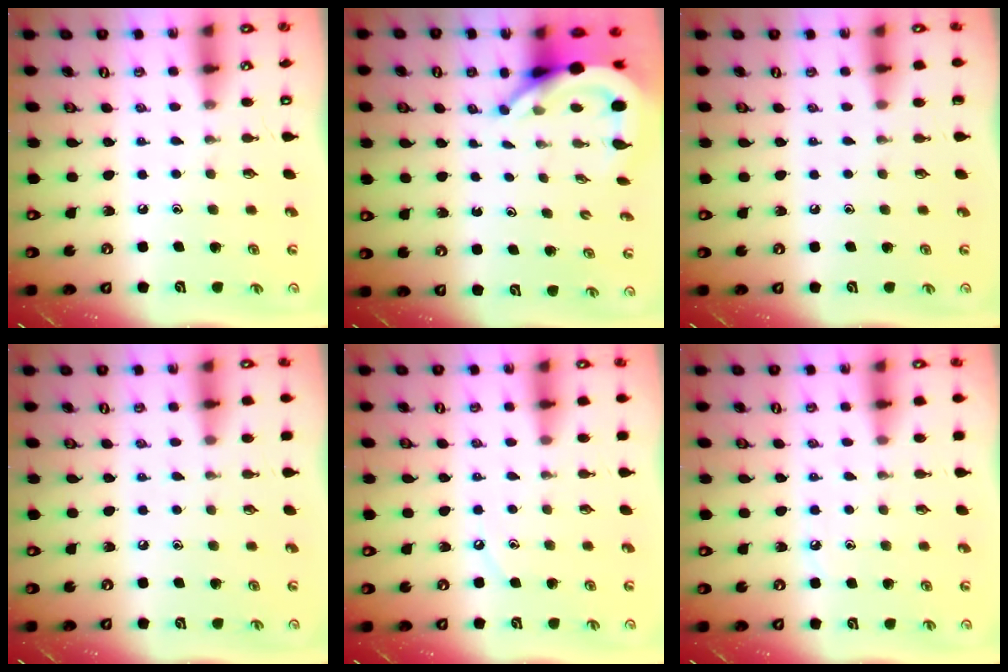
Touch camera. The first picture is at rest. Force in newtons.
{"total": 7.6, "press": 7.5, "slide": 1.1}
{"total": 0.0}
{"total": 2.9, "press": 2.9, "slide": 0.5}
{"total": 2.7, "press": 2.7, "slide": 0.5}
{"total": 3.5, "press": 3.5, "slide": 0.5}